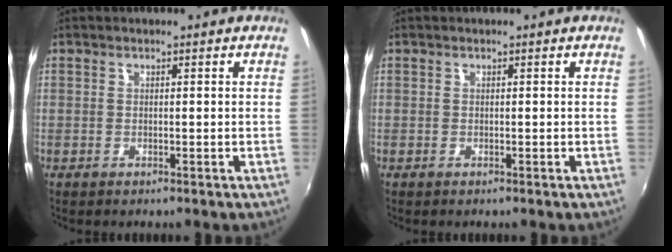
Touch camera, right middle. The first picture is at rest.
{"total": 0.0}